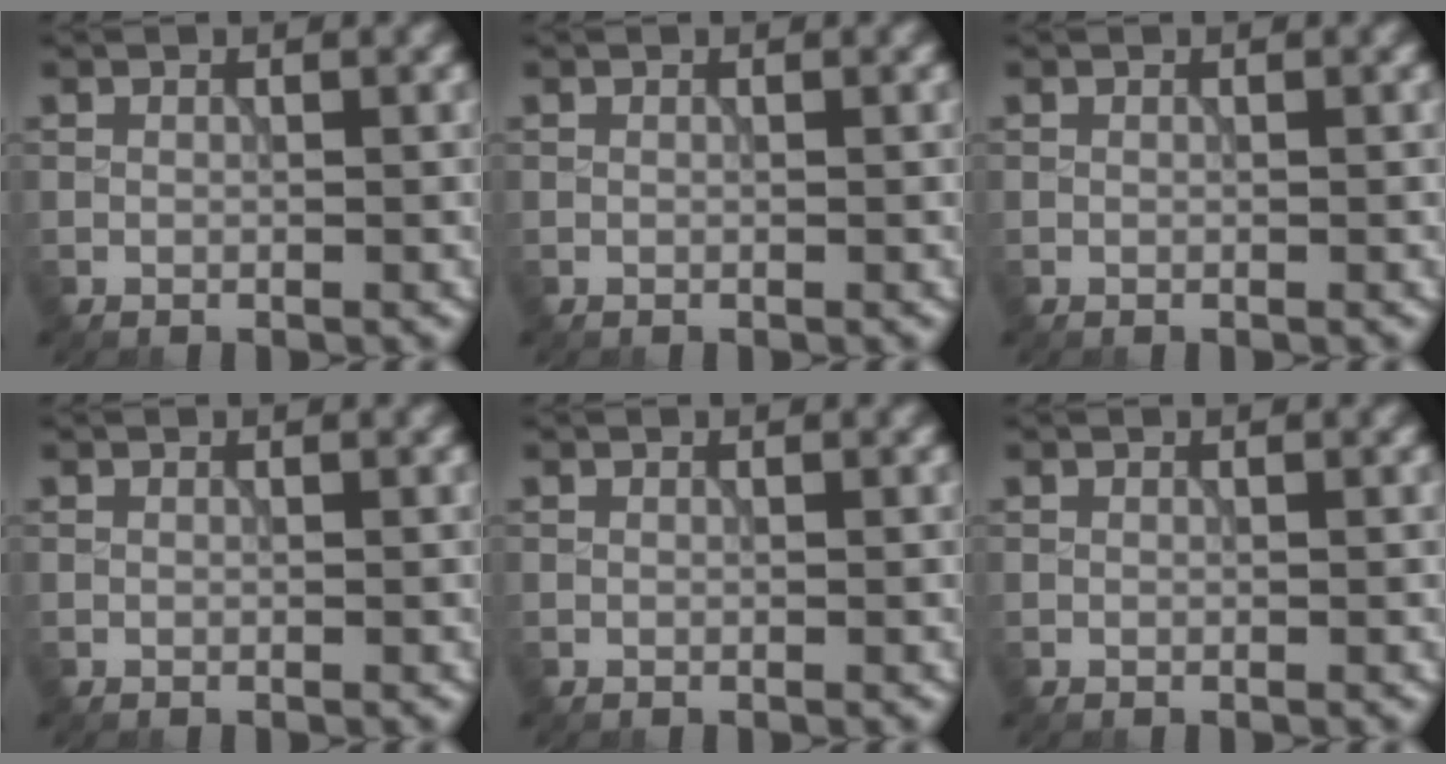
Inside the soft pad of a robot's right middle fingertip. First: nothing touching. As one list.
[{"total": 0.0}, {"total": 0.0}, {"total": 0.0}, {"total": 0.0}, {"total": 0.0}]